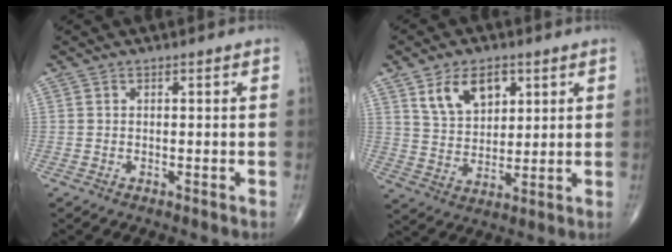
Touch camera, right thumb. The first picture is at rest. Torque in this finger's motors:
{"motor_torque": [-0.87, 0.90, 0.30, 0.14, 0.10]}